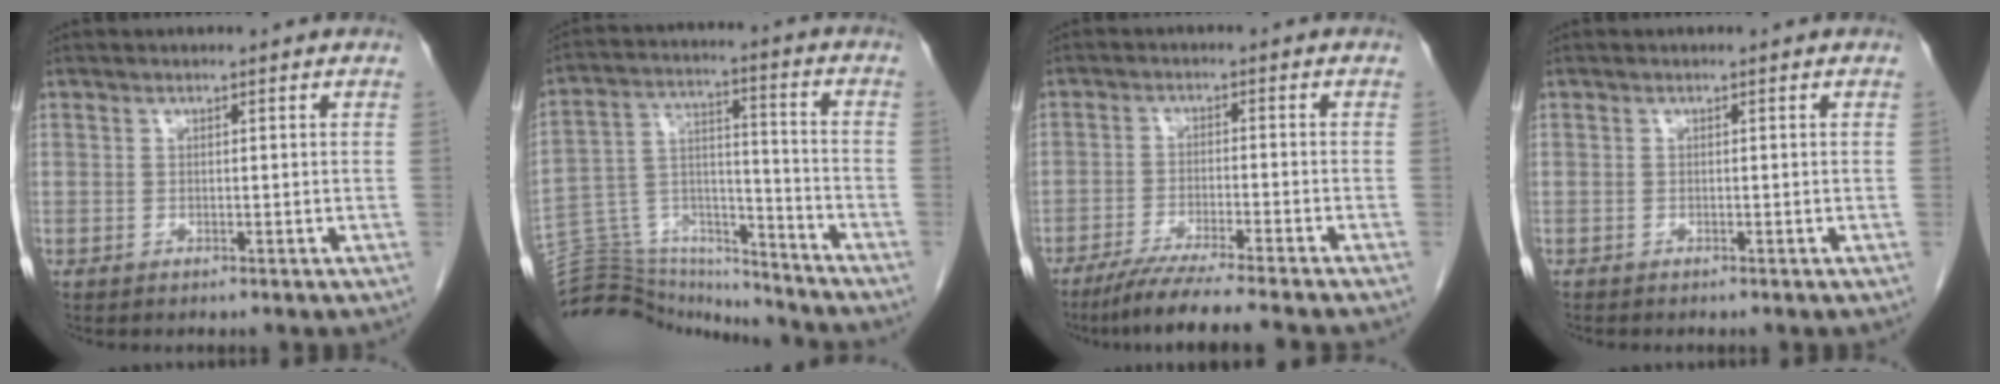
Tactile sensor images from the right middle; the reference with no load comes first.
{"total": 18.3, "force": [-17.9, 3.1, 2.5], "torque": [-0.055, 0.048, -0.281]}
{"total": 10.3, "force": [-8.7, -1.2, 5.3], "torque": [-0.065, -0.033, -0.139]}
{"total": 0.0}